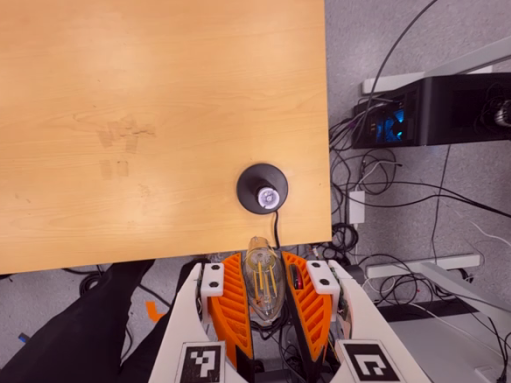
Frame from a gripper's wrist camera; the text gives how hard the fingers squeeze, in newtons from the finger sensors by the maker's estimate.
{"total": 9.1, "left": 8.0, "right": 10.2}